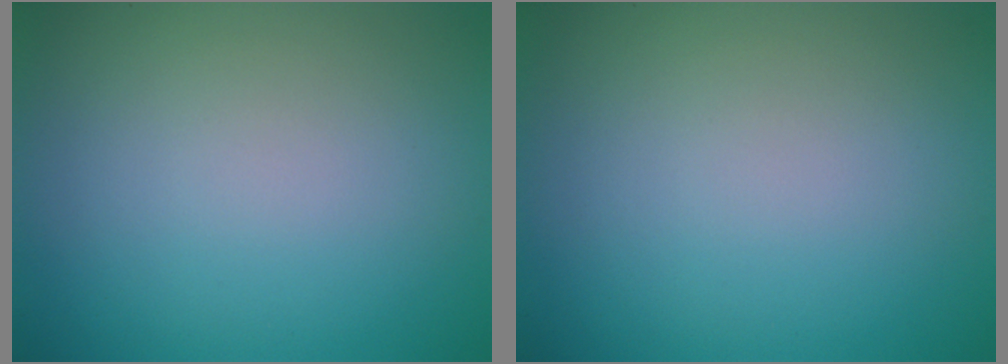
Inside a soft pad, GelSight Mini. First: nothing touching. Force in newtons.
{"total": 0.0}